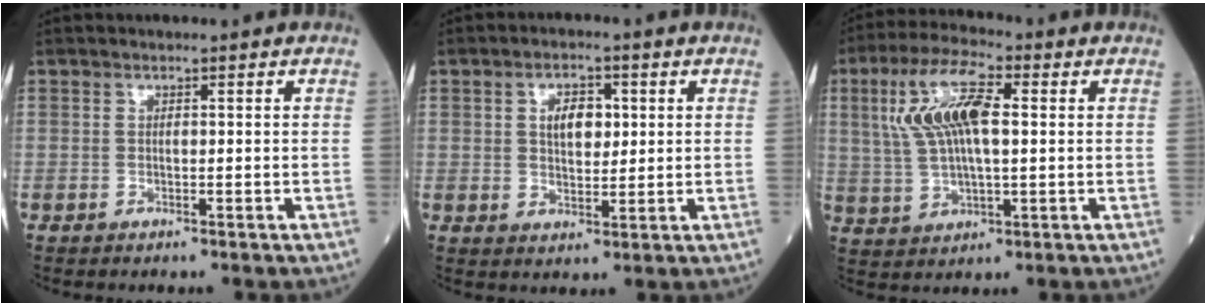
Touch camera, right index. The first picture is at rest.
{"total": 4.9, "force": [1.3, 2.6, 3.9], "torque": [-0.068, 0.006, 0.027]}
{"total": 11.2, "force": [2.6, 3.2, 10.4], "torque": [-0.225, 0.021, 0.054]}